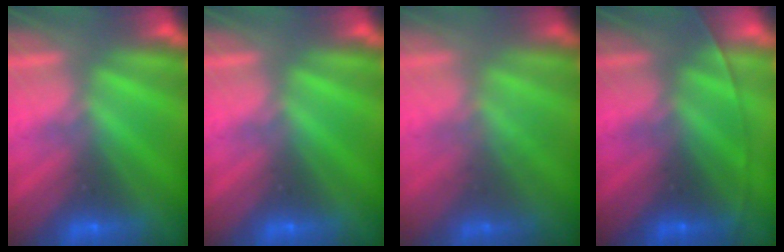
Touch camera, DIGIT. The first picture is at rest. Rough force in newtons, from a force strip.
{"total": 0.0}
{"total": 1.8}
{"total": 1.5}